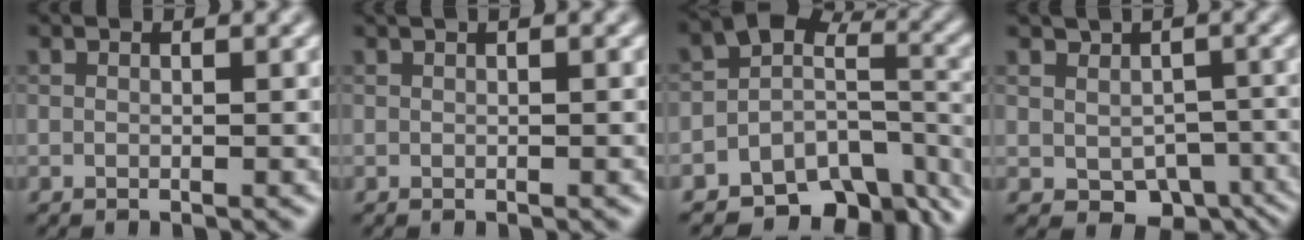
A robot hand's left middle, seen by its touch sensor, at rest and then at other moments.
{"total": 1.6, "force": [0.8, 0.5, 1.2], "torque": [-0.016, 0.003, 0.005]}
{"total": 9.4, "force": [-5.2, 6.3, 4.5], "torque": [-0.062, -0.011, -0.080]}
{"total": 5.5, "force": [-1.1, 4.6, 3.0], "torque": [-0.027, -0.018, -0.009]}